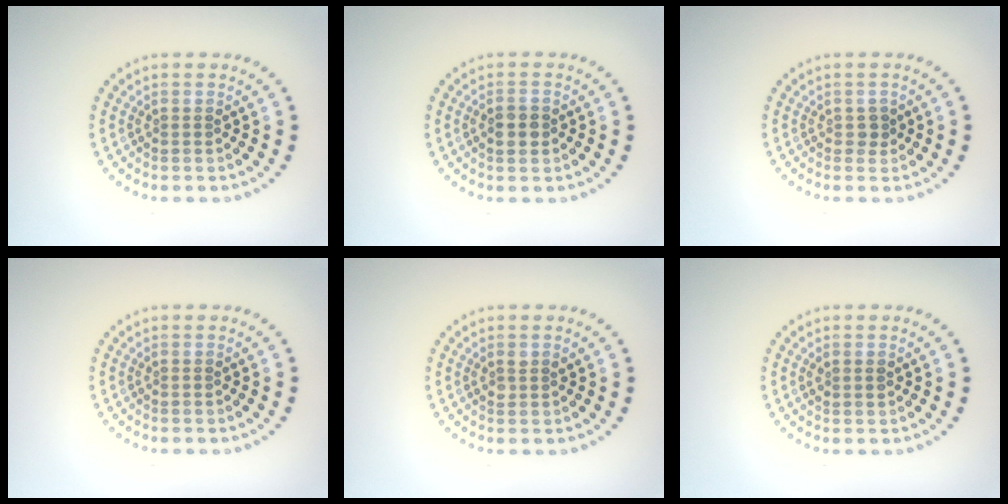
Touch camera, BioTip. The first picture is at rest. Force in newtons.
{"total": 1.8, "press": 1.7, "slide": 0.3}
{"total": 0.8, "press": 0.8, "slide": 0.3}
{"total": 0.0}
{"total": 1.1, "press": 1.1, "slide": 0.4}
{"total": 0.9, "press": 0.8, "slide": 0.1}